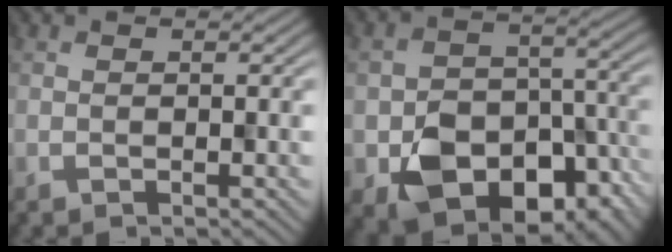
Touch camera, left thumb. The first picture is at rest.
{"total": 11.0, "force": [-4.9, 8.3, 5.3], "torque": [-0.090, -0.042, -0.075]}